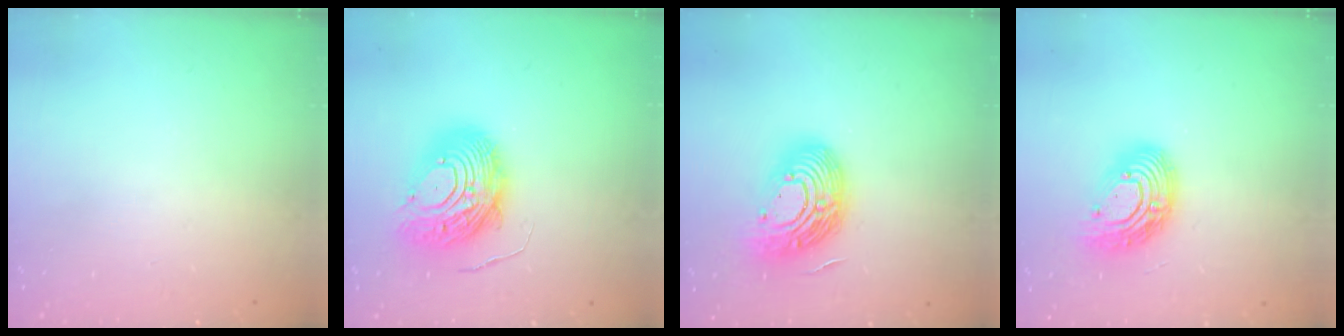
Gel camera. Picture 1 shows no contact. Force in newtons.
{"total": 13.9, "press": 13.9, "slide": 1.4}
{"total": 17.5, "press": 17.5, "slide": 1.3}
{"total": 14.3, "press": 14.2, "slide": 1.3}